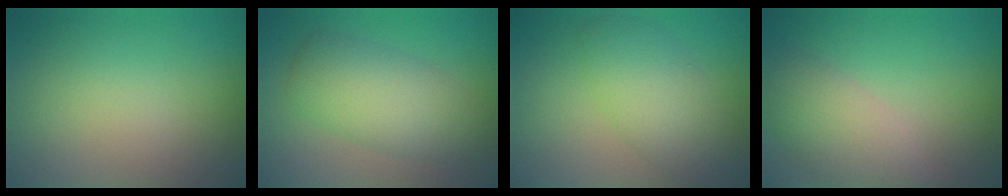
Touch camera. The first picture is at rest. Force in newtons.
{"total": 5.3, "press": 5.2, "slide": 0.2}
{"total": 5.0, "press": 5.0, "slide": 0.2}
{"total": 4.2, "press": 4.2, "slide": 0.5}